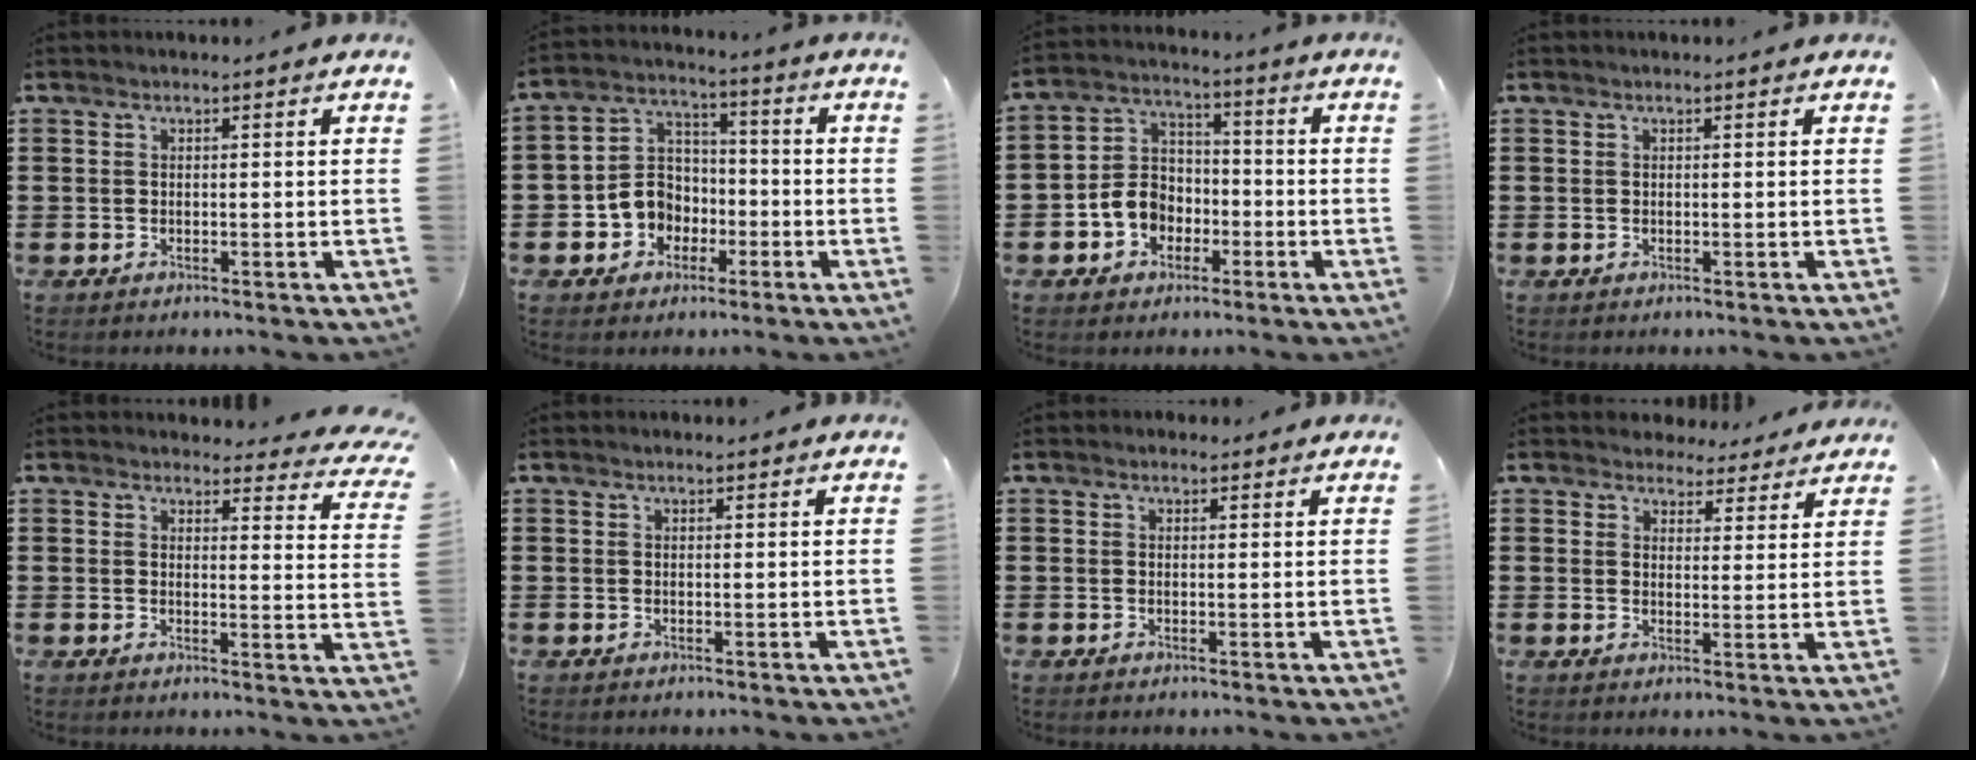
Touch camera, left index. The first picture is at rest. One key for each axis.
{"total": 7.3, "fx": -2.6, "fy": 6.5, "fz": 1.9, "tx": -0.071, "ty": 0.011, "tz": -0.052}
{"total": 6.9, "fx": -2.8, "fy": 5.8, "fz": 2.7, "tx": -0.079, "ty": 0.017, "tz": -0.056}
{"total": 0.0}
{"total": 3.7, "fx": 3.5, "fy": 0.5, "fz": 1.1, "tx": -0.021, "ty": -0.020, "tz": 0.061}
{"total": 0.5, "fx": 0.5, "fy": 0.1, "fz": 0.2, "tx": -0.006, "ty": 0.001, "tz": 0.009}
{"total": 0.9, "fx": 0.8, "fy": 0.4, "fz": 0.2, "tx": -0.006, "ty": 0.004, "tz": 0.016}
{"total": 4.0, "fx": 3.8, "fy": 1.2, "fz": 0.4, "tx": -0.015, "ty": -0.013, "tz": 0.070}